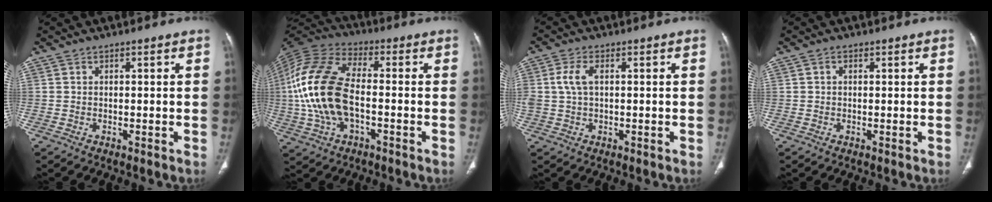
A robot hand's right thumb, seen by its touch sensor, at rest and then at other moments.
{"total": 17.6, "force": [-1.8, 9.4, 14.8], "torque": [-0.320, 0.025, -0.035]}
{"total": 4.8, "force": [0.8, 2.5, 4.0], "torque": [-0.099, 0.008, 0.014]}
{"total": 0.8, "force": [0.2, 0.5, 0.5], "torque": [-0.008, 0.003, 0.003]}